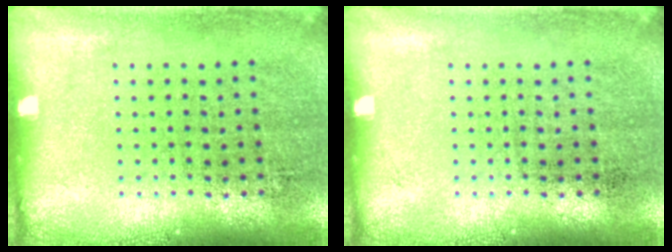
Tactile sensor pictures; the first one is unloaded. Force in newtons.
{"total": 0.0}